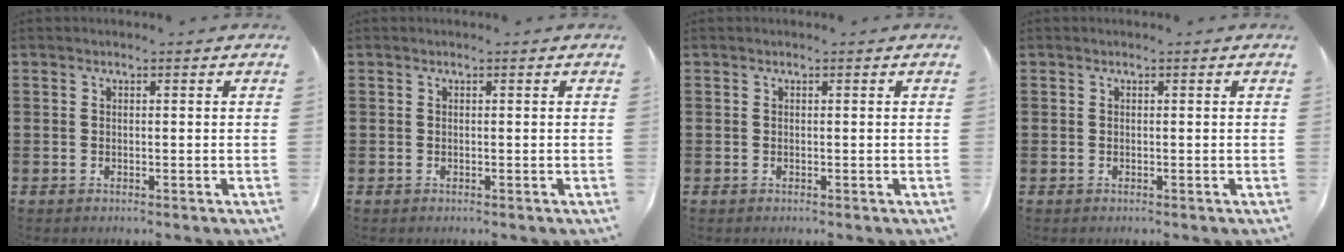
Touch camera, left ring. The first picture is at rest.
{"total": 0.0}
{"total": 0.0}
{"total": 0.0}